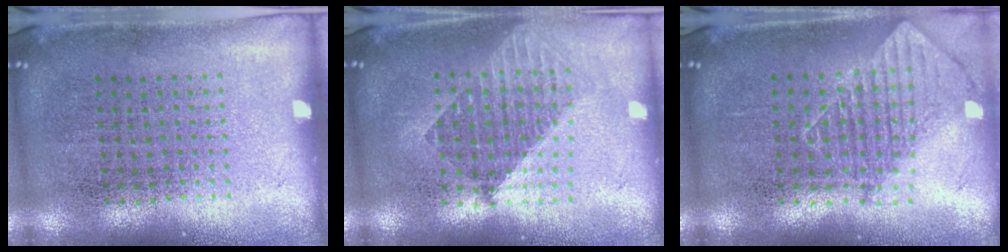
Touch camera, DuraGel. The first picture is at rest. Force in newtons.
{"total": 1.6, "press": 1.4, "slide": 0.9}
{"total": 1.2, "press": 1.1, "slide": 0.6}